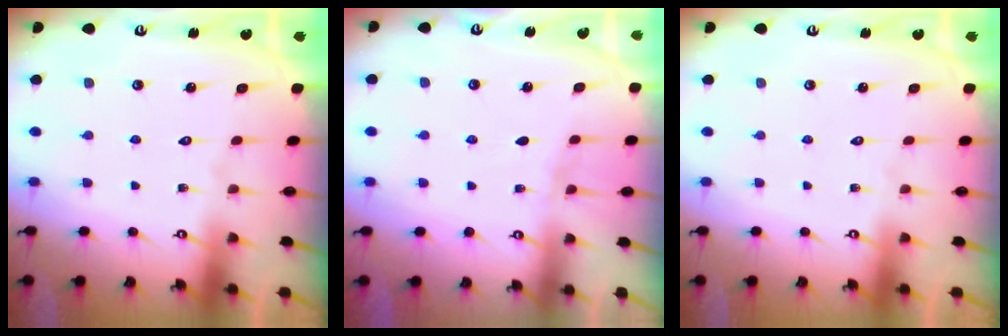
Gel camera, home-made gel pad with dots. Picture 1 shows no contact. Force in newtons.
{"total": 2.9, "press": 2.8, "slide": 0.7}
{"total": 0.0}